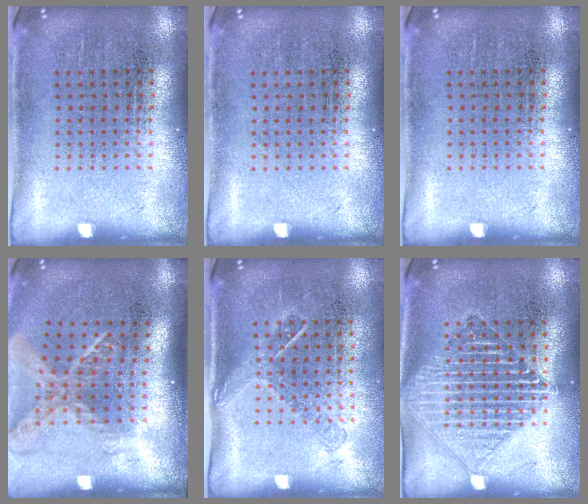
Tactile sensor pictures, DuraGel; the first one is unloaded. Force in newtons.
{"total": 0.0}
{"total": 0.0}
{"total": 1.8, "press": 1.3, "slide": 1.3}
{"total": 1.2, "press": 0.9, "slide": 0.9}
{"total": 1.8, "press": 1.8, "slide": 0.2}